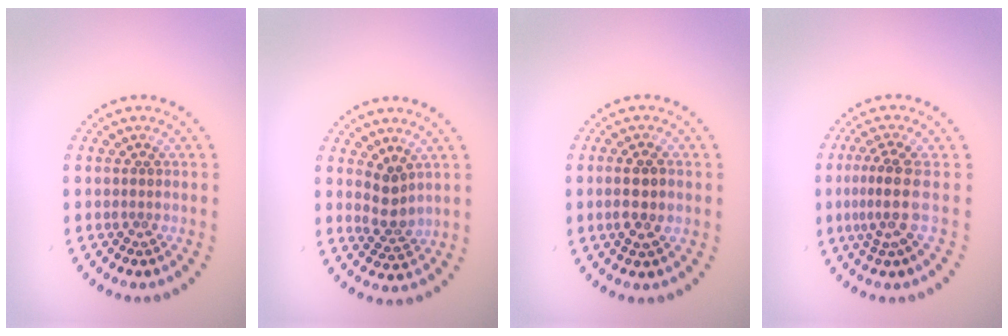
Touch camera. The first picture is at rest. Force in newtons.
{"total": 2.2, "press": 2.0, "slide": 1.0}
{"total": 2.7, "press": 2.6, "slide": 0.6}
{"total": 3.0, "press": 2.1, "slide": 2.1}